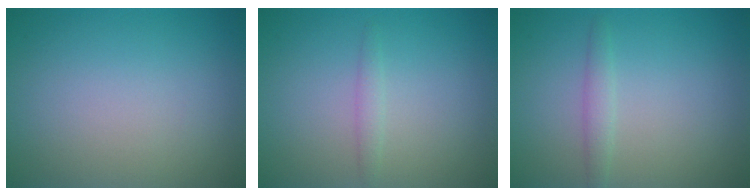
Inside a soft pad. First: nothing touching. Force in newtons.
{"total": 1.0, "press": 0.9, "slide": 0.2}
{"total": 1.3, "press": 1.3, "slide": 0.1}